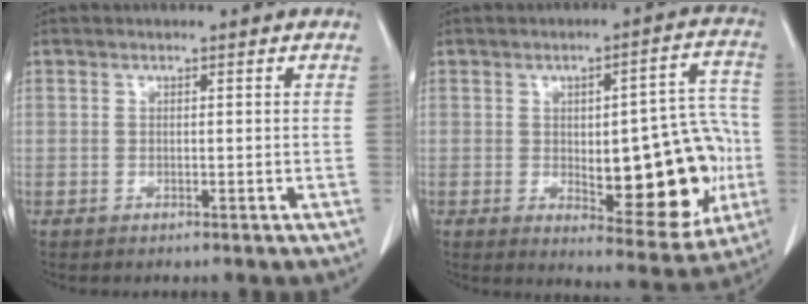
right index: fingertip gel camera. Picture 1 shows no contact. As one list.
[{"total": 17.3, "force": [-2.5, 6.2, 15.9], "torque": [-0.178, 0.020, -0.013]}]